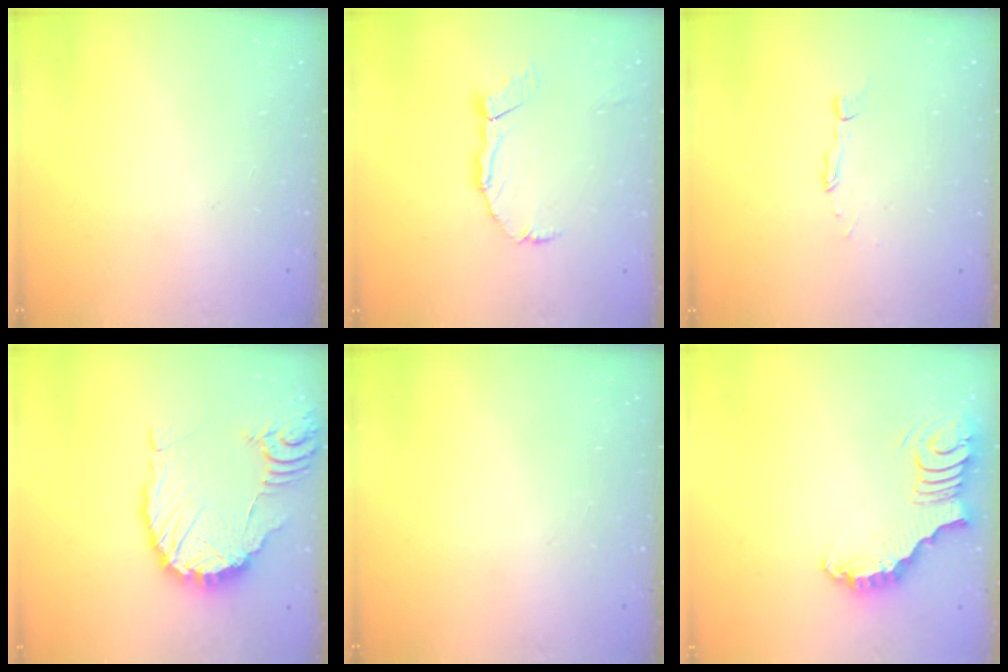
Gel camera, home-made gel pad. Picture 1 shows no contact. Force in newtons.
{"total": 9.0, "press": 8.9, "slide": 1.1}
{"total": 2.7, "press": 2.7, "slide": 0.2}
{"total": 13.0, "press": 12.9, "slide": 1.7}
{"total": 0.0}
{"total": 3.8, "press": 3.8, "slide": 0.6}